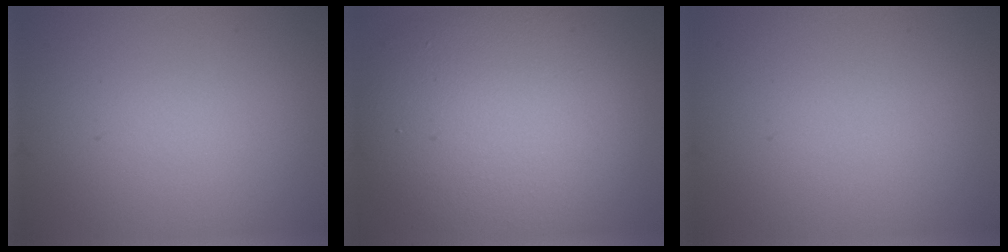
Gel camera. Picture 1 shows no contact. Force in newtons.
{"total": 12.2, "press": 12.2, "slide": 0.8}
{"total": 0.0}